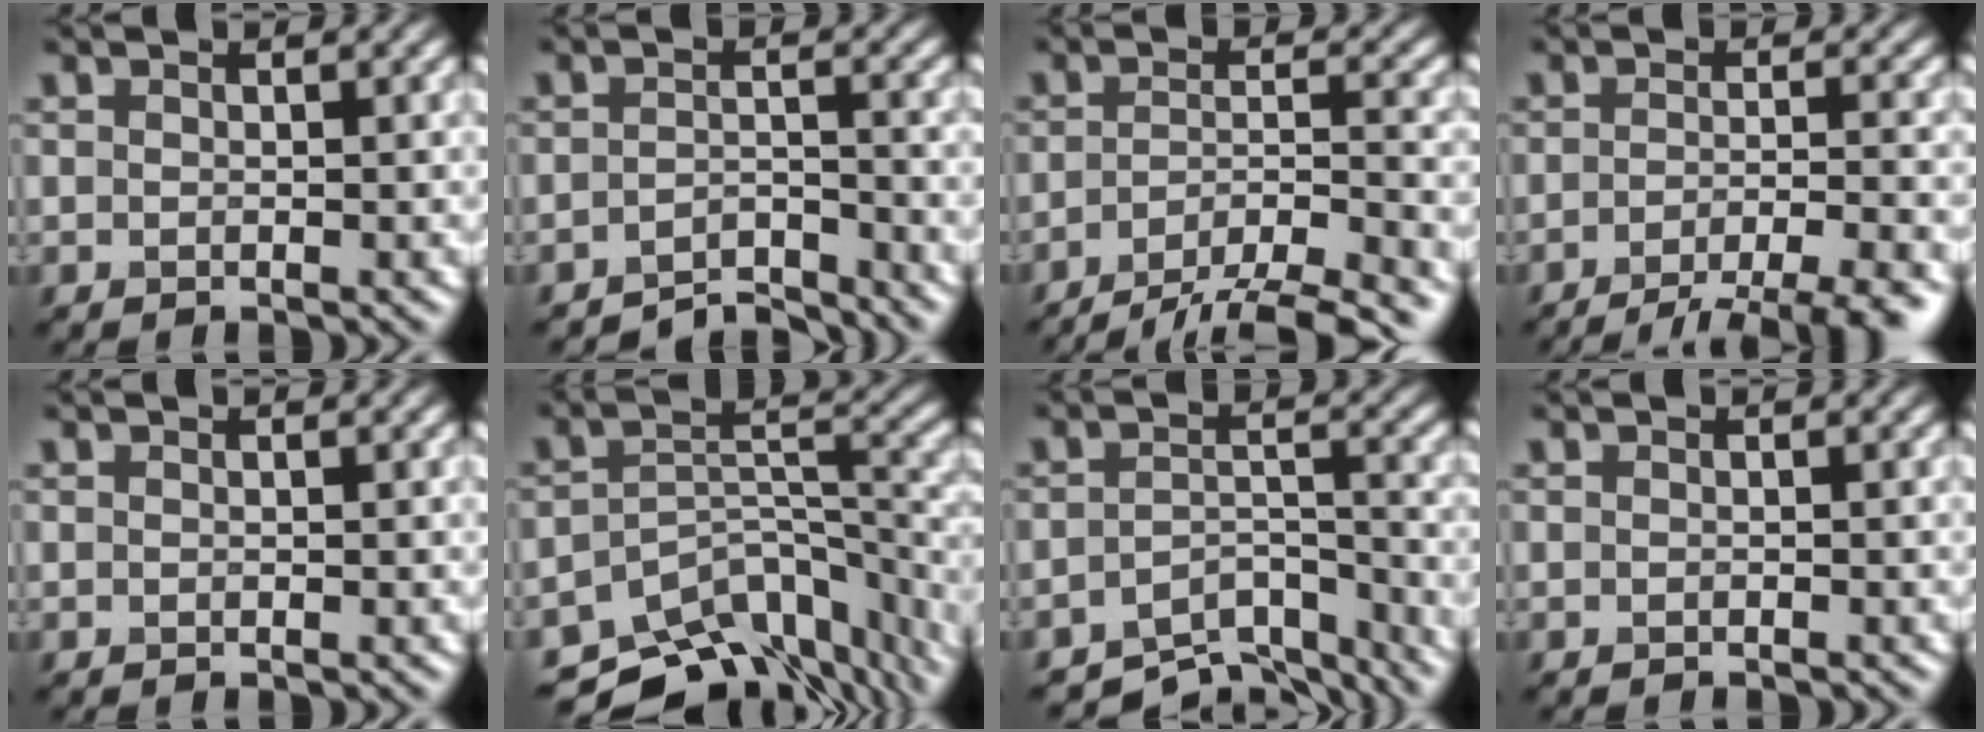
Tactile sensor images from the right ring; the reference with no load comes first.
{"total": 3.6, "force": [-3.4, 0.4, 0.8], "torque": [-0.010, 0.004, -0.063]}
{"total": 8.2, "force": [-6.4, 2.0, 4.7], "torque": [-0.065, -0.006, -0.096]}
{"total": 6.5, "force": [-4.4, 1.3, 4.6], "torque": [-0.058, -0.003, -0.063]}
{"total": 0.0}
{"total": 10.7, "force": [-8.3, 5.0, 4.7], "torque": [-0.073, -0.009, -0.125]}
{"total": 6.7, "force": [-6.1, 1.7, 2.1], "torque": [-0.033, -0.013, -0.092]}
{"total": 0.0}